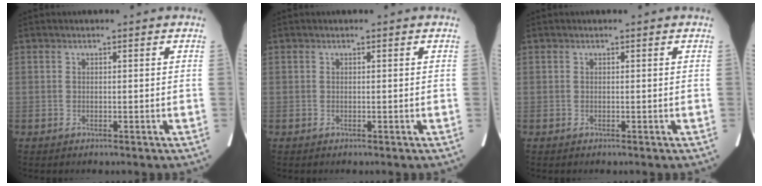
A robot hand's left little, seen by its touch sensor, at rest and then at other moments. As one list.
[{"total": 0.0}, {"total": 0.0}]